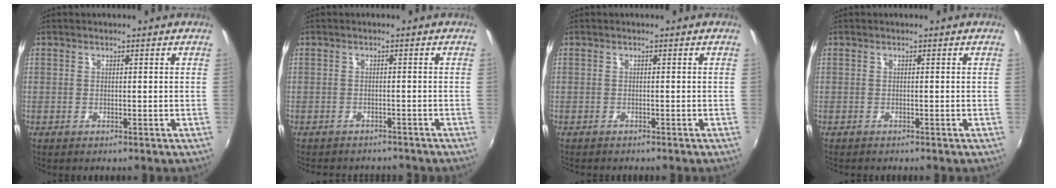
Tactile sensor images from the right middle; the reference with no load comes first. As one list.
[{"total": 6.0, "force": [-5.4, 2.0, 1.8], "torque": [-0.045, -0.017, -0.077]}, {"total": 1.4, "force": [-1.3, 0.4, 0.3], "torque": [-0.010, -0.008, -0.020]}, {"total": 0.8, "force": [-0.8, 0.2, 0.2], "torque": [-0.005, -0.004, -0.013]}]